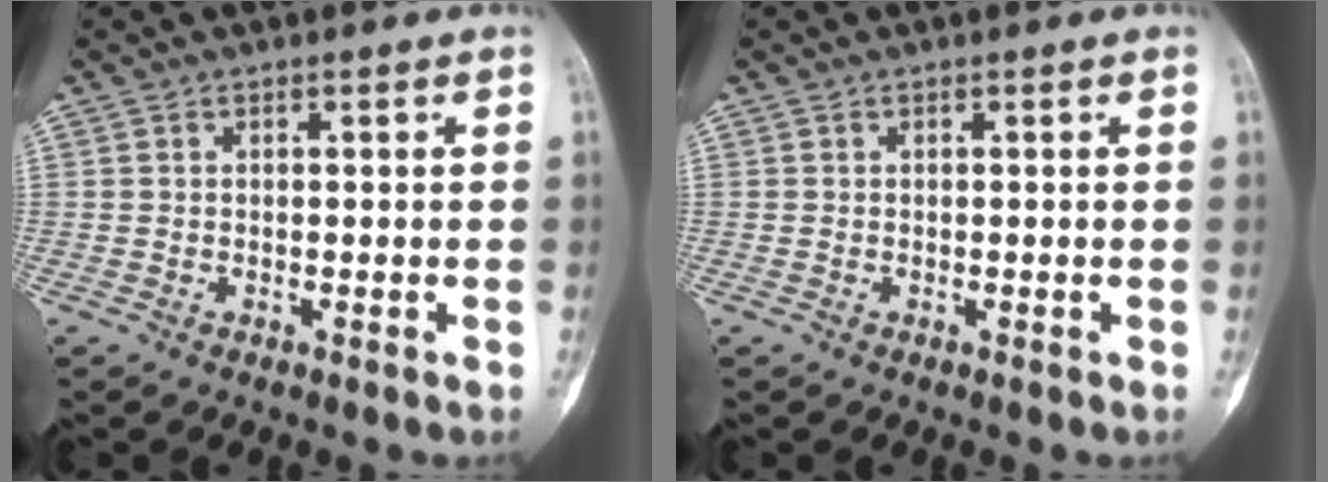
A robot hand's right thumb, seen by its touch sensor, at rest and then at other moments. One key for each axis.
{"total": 0.0}